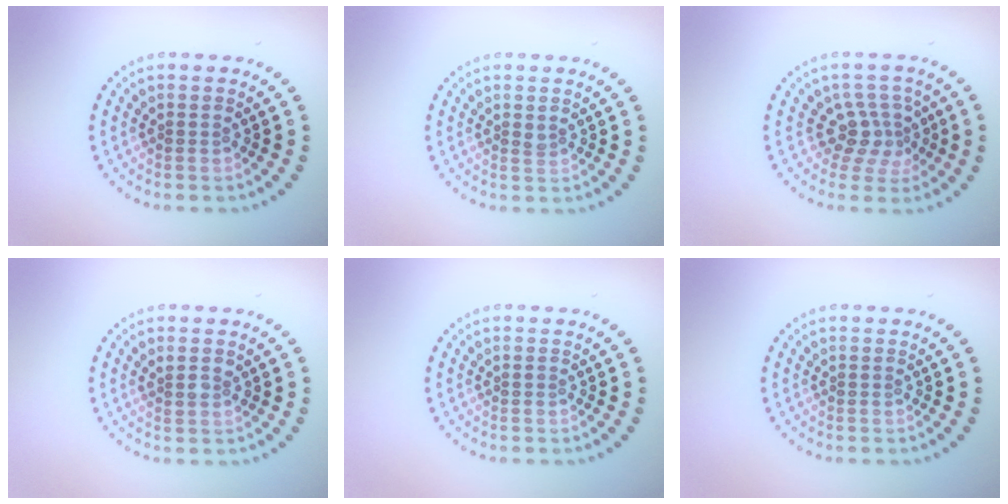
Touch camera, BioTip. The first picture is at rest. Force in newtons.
{"total": 0.6, "press": 0.5, "slide": 0.3}
{"total": 2.8, "press": 2.1, "slide": 1.9}
{"total": 1.5, "press": 1.3, "slide": 0.7}
{"total": 0.0}
{"total": 0.0}